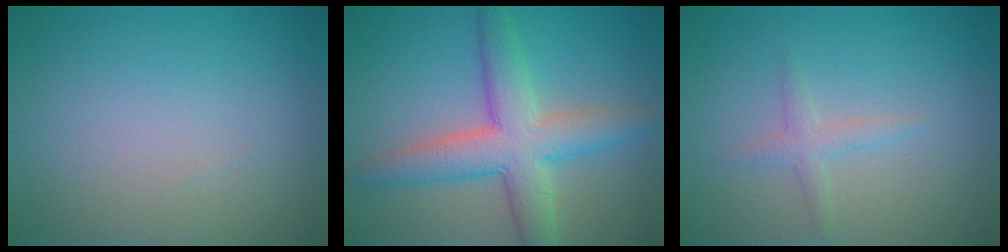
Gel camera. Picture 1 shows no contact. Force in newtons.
{"total": 6.5, "press": 6.5, "slide": 0.4}
{"total": 1.5, "press": 1.5, "slide": 0.1}